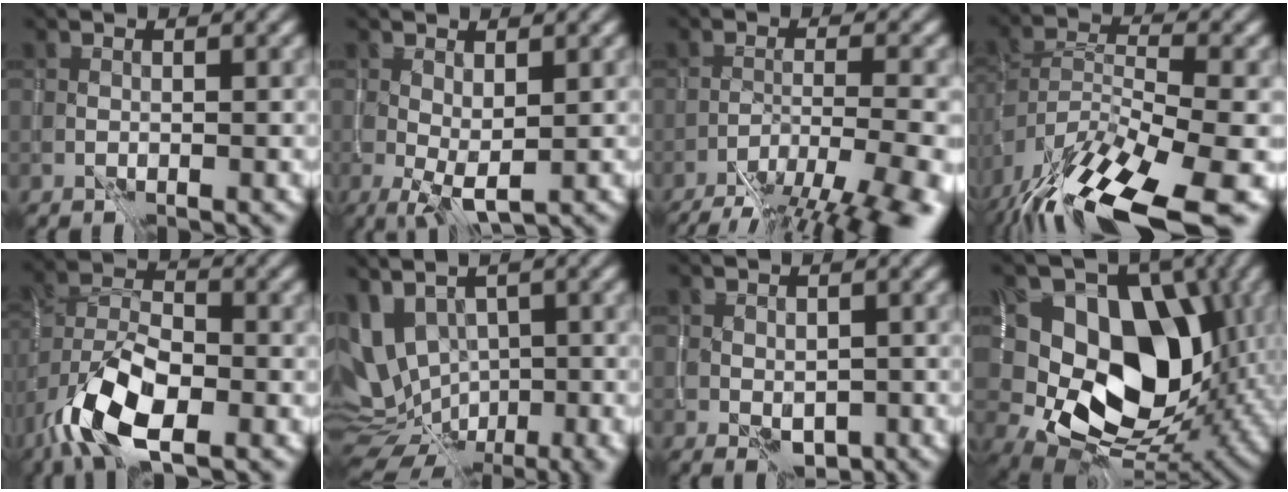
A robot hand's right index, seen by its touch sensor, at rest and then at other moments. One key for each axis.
{"total": 2.6, "fx": 0.3, "fy": 0.9, "fz": 2.5, "tx": -0.053, "ty": -0.008, "tz": 0.012}
{"total": 11.6, "fx": -9.5, "fy": 2.1, "fz": 6.3, "tx": -0.101, "ty": -0.020, "tz": -0.128}
{"total": 15.3, "fx": -11.3, "fy": 3.5, "fz": 9.8, "tx": -0.194, "ty": -0.016, "tz": -0.175}
{"total": 8.6, "fx": -4.5, "fy": 3.6, "fz": 6.5, "tx": -0.122, "ty": 0.002, "tz": -0.086}
{"total": 10.6, "fx": 0.2, "fy": 6.9, "fz": 8.0, "tx": -0.134, "ty": -0.013, "tz": 0.027}
{"total": 2.2, "fx": -0.1, "fy": 1.6, "fz": 1.6, "tx": -0.025, "ty": -0.011, "tz": 0.005}
{"total": 13.7, "fx": 2.3, "fy": 9.6, "fz": 9.5, "tx": -0.131, "ty": -0.003, "tz": 0.039}